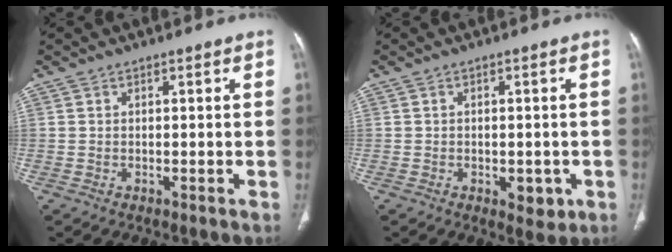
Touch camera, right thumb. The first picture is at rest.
{"total": 4.1, "force": [-1.3, 2.4, 3.1], "torque": [-0.023, -0.001, -0.009]}